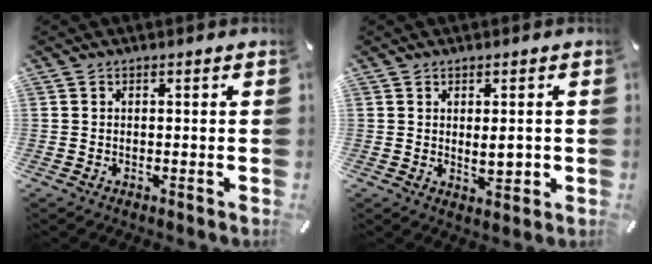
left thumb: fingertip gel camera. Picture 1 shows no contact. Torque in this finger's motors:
{"motor_torque": [0.02, -0.01, 0.04, -0.03, 0.00]}